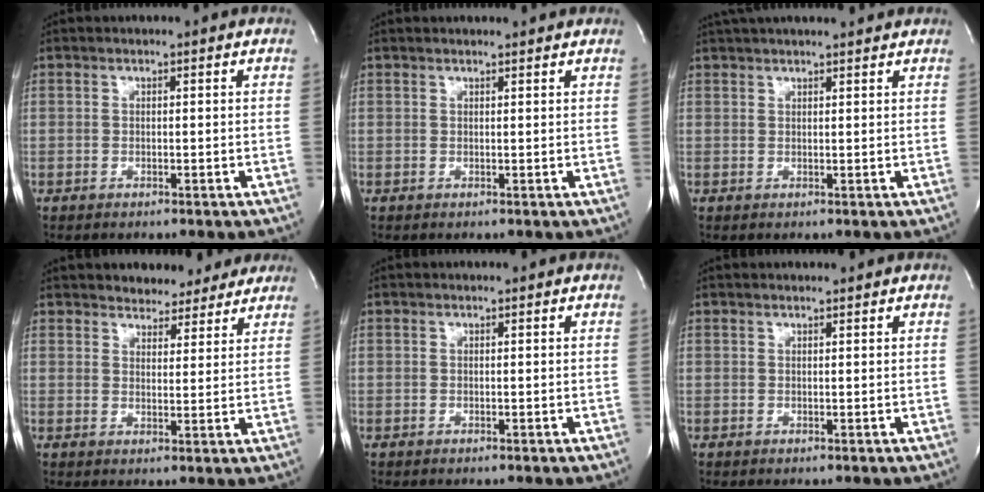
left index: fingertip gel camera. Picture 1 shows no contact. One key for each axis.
{"total": 3.6, "fx": 3.5, "fy": 0.4, "fz": 0.8, "tx": -0.014, "ty": 0.013, "tz": 0.037}
{"total": 10.1, "fx": 9.2, "fy": 1.0, "fz": 4.0, "tx": -0.063, "ty": 0.027, "tz": 0.126}
{"total": 8.2, "fx": 7.2, "fy": 3.3, "fz": 1.8, "tx": -0.009, "ty": 0.007, "tz": 0.086}
{"total": 0.0}
{"total": 1.6, "fx": 1.5, "fy": 0.0, "fz": 0.3, "tx": -0.010, "ty": 0.010, "tz": 0.022}